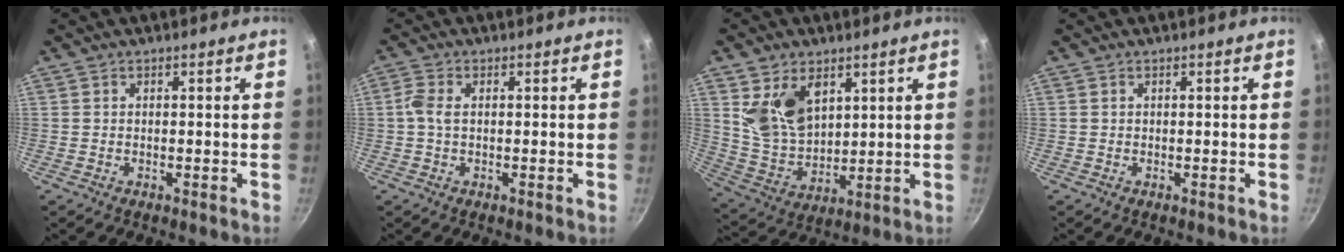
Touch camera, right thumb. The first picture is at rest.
{"total": 2.8, "force": [-0.1, 1.3, 2.5], "torque": [-0.065, 0.008, -0.006]}
{"total": 12.0, "force": [4.8, 7.8, 7.7], "torque": [-0.119, -0.033, 0.108]}
{"total": 0.0}